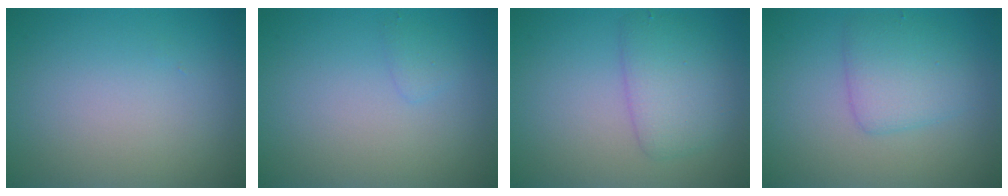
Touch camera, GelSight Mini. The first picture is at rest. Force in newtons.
{"total": 0.8, "press": 0.8, "slide": 0.1}
{"total": 3.3, "press": 3.3, "slide": 0.1}
{"total": 3.3, "press": 3.3, "slide": 0.1}